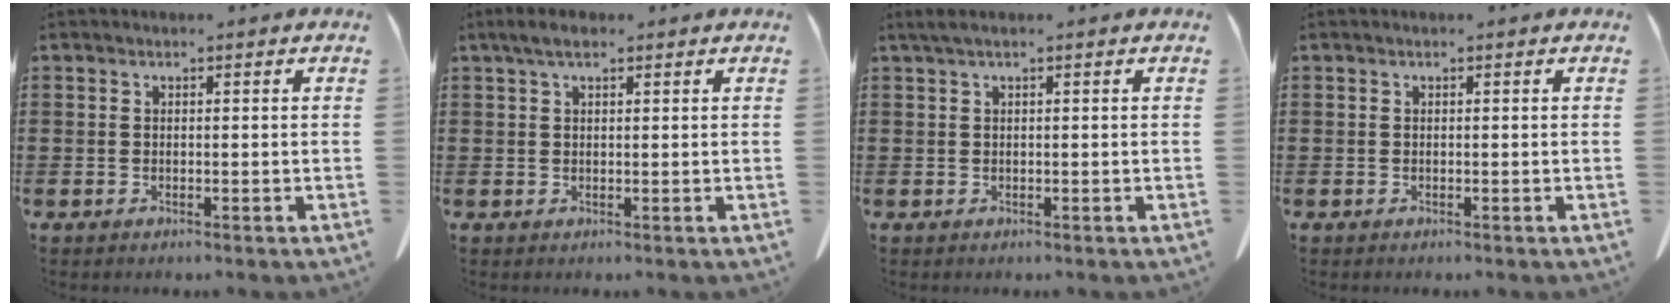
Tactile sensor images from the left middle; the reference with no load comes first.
{"total": 2.8, "force": [1.5, 0.9, 2.2], "torque": [-0.046, 0.003, 0.028]}
{"total": 0.9, "force": [0.3, 0.0, 0.9], "torque": [-0.017, -0.002, 0.007]}
{"total": 0.0}